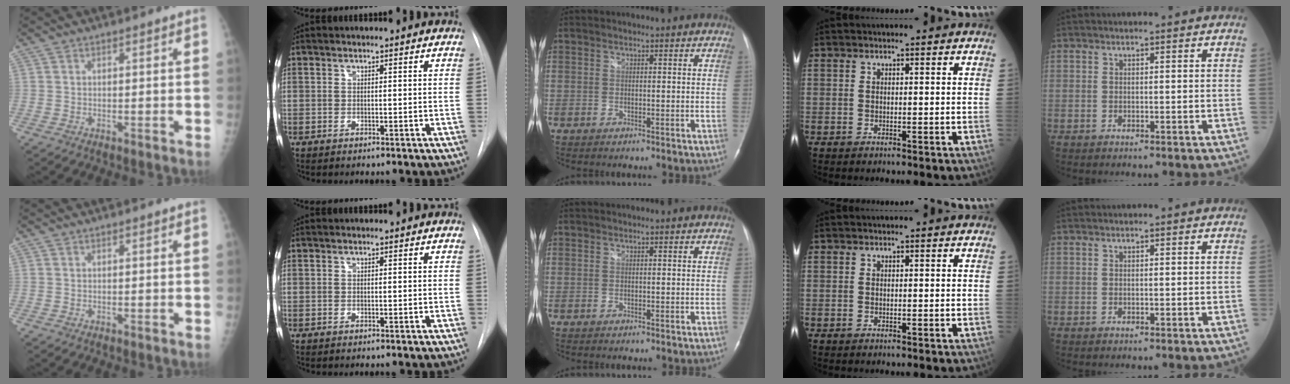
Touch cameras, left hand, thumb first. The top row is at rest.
{}